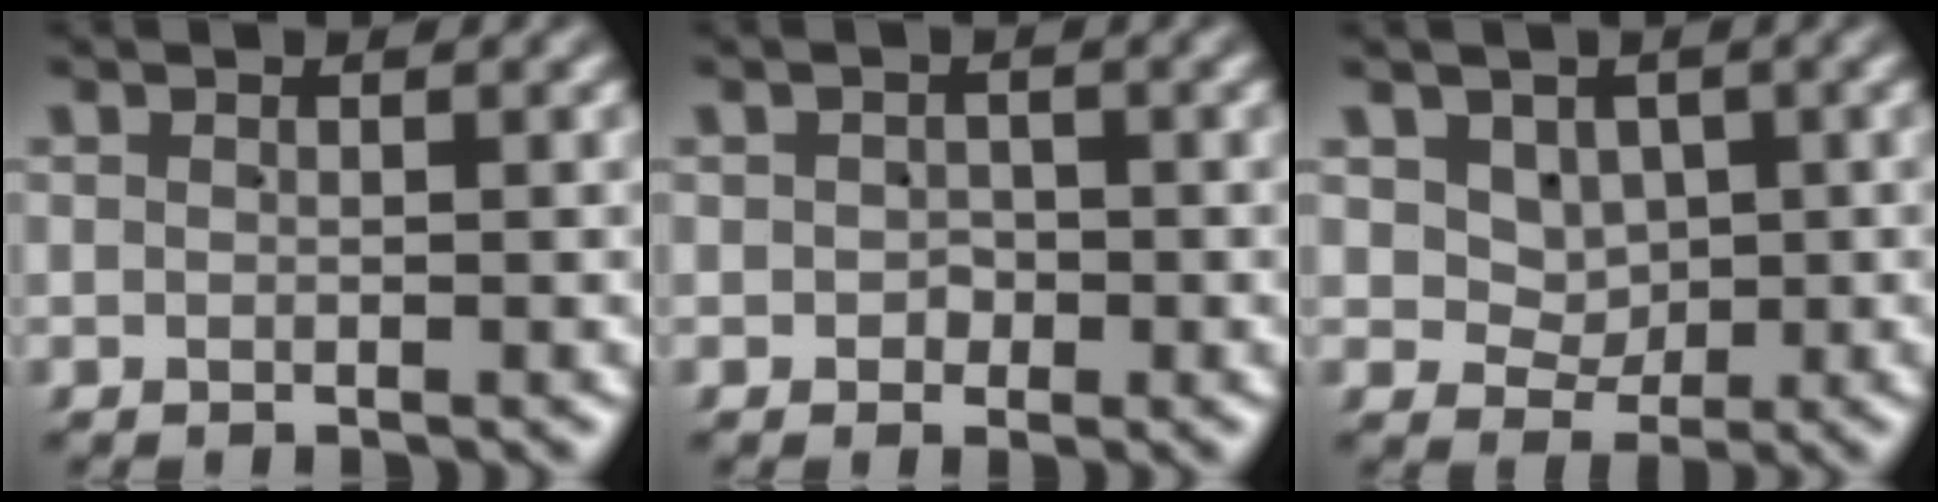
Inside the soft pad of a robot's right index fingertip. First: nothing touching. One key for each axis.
{"total": 1.4, "fx": -0.4, "fy": 1.3, "fz": 0.2, "tx": 0.010, "ty": -0.002, "tz": -0.007}
{"total": 3.8, "fx": 1.2, "fy": 3.4, "fz": 1.3, "tx": -0.013, "ty": -0.009, "tz": 0.028}